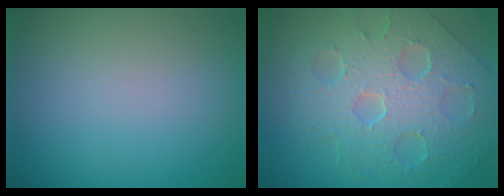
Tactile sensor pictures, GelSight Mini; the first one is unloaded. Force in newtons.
{"total": 8.8, "press": 6.1, "slide": 6.3}